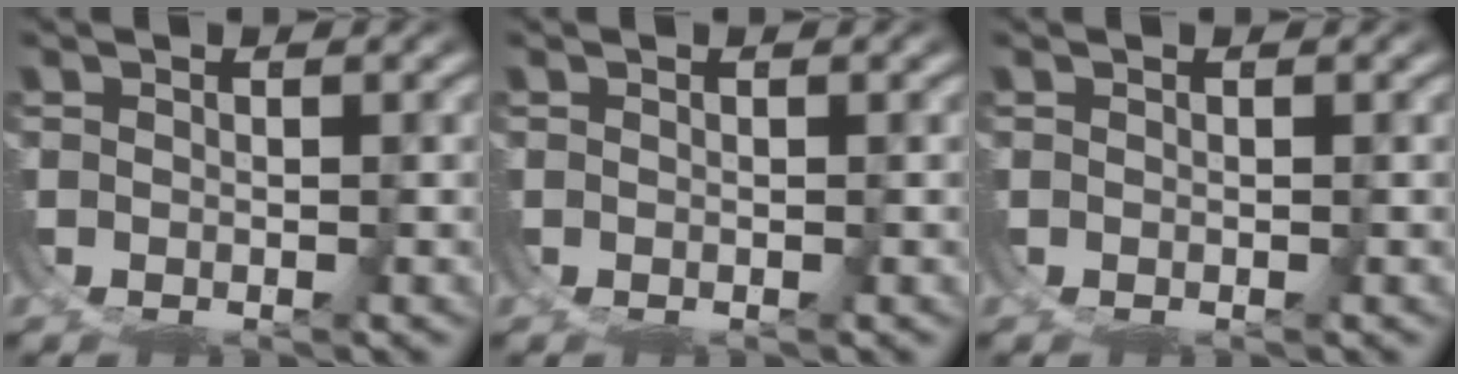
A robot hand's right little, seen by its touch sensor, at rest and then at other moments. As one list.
[{"total": 0.0}, {"total": 0.0}]